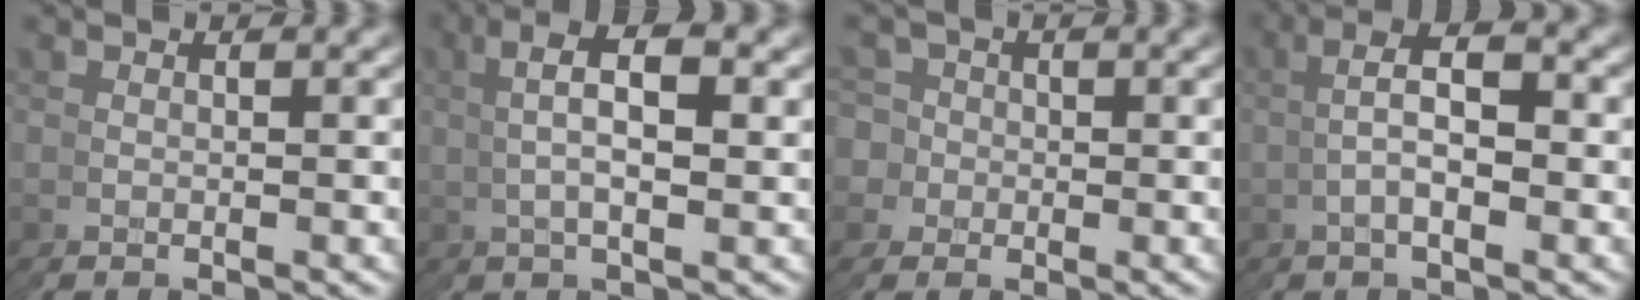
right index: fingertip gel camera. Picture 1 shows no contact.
{"total": 5.0, "force": [2.2, 1.2, 4.3], "torque": [-0.066, 0.026, 0.025]}
{"total": 7.0, "force": [-0.1, 6.8, 1.8], "torque": [-0.014, -0.011, -0.011]}
{"total": 5.9, "force": [1.2, 3.3, 4.7], "torque": [-0.068, 0.011, 0.005]}